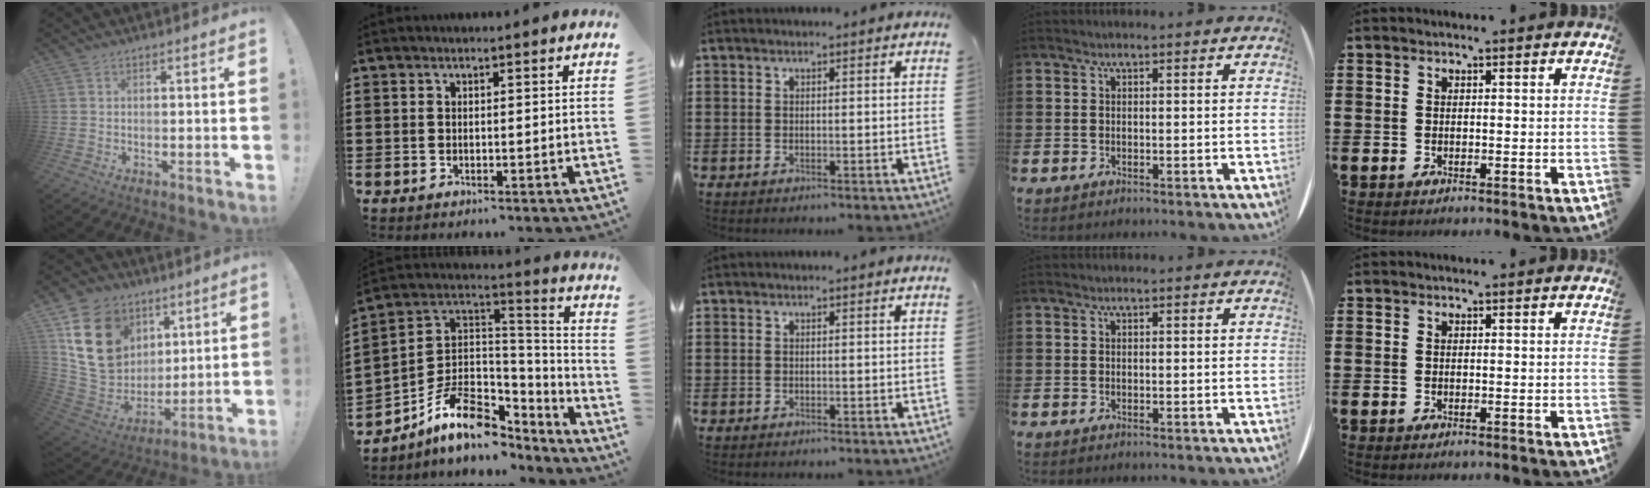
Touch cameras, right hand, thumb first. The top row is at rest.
{"thumb": {"total": 21.4, "force": [8.2, 16.7, 10.5], "torque": [-0.181, -0.032, 0.179]}, "index": {"total": 12.3, "force": [-6.3, 7.5, 7.4], "torque": [-0.148, 0.012, -0.111]}}